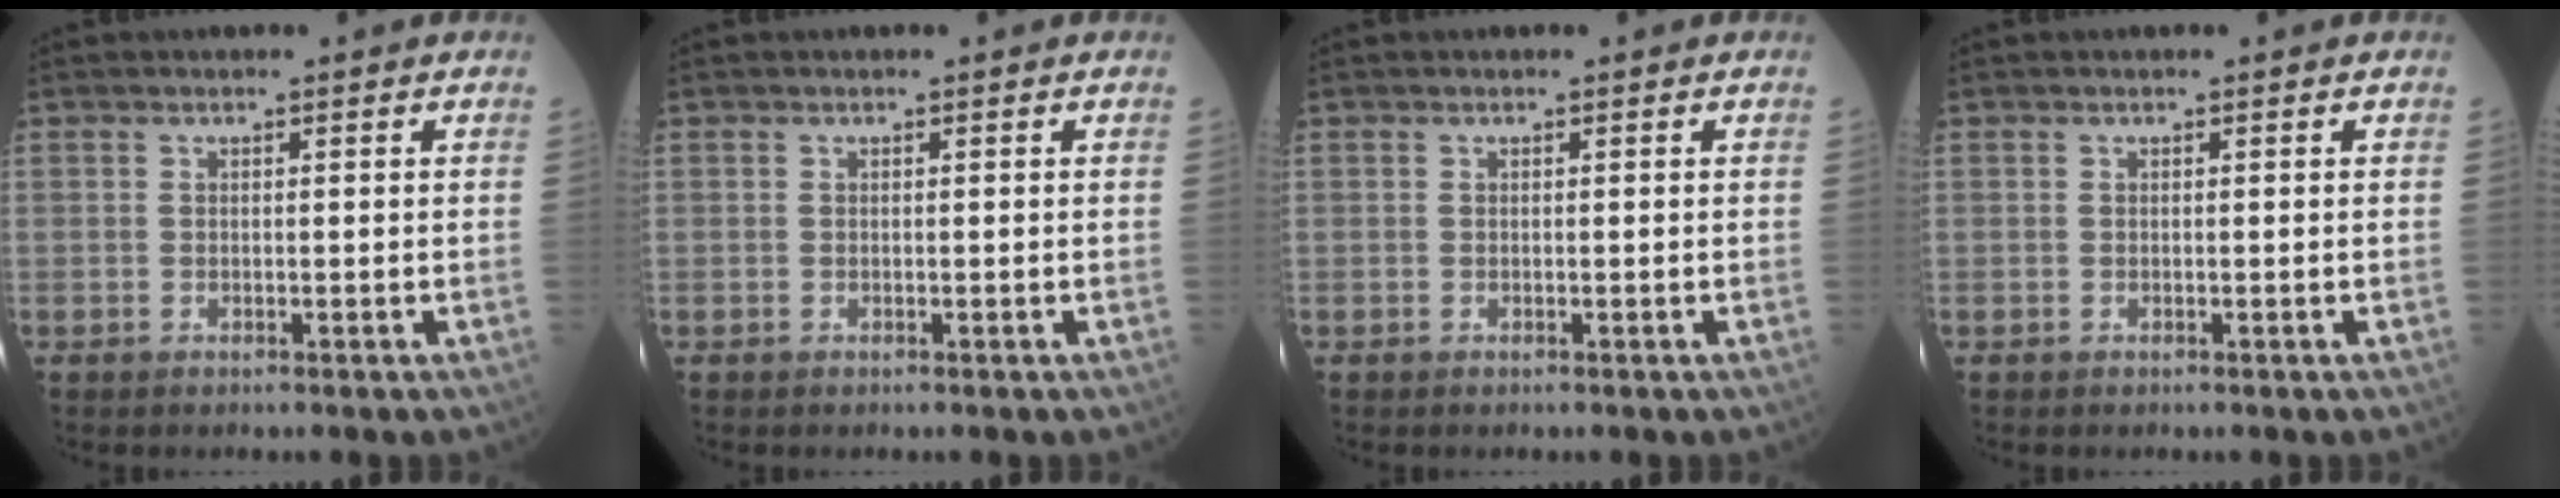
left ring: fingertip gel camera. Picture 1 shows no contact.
{"total": 0.0}
{"total": 0.0}
{"total": 0.0}